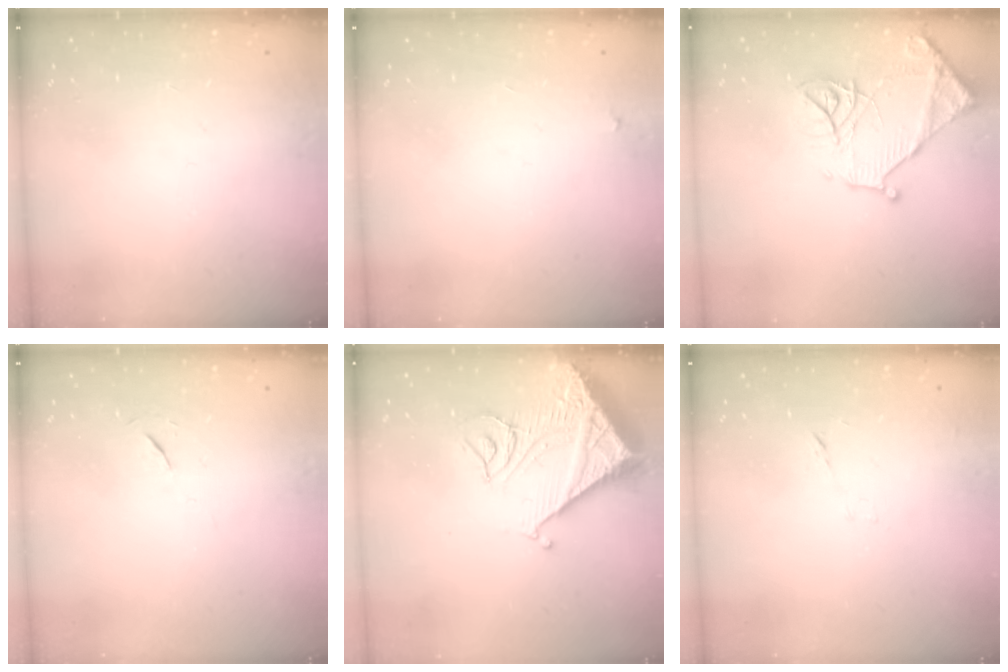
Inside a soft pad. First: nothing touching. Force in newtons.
{"total": 2.1, "press": 2.1, "slide": 0.1}
{"total": 15.2, "press": 15.2, "slide": 1.5}
{"total": 5.7, "press": 5.2, "slide": 2.4}
{"total": 14.7, "press": 14.6, "slide": 1.6}
{"total": 6.0, "press": 6.0, "slide": 0.5}